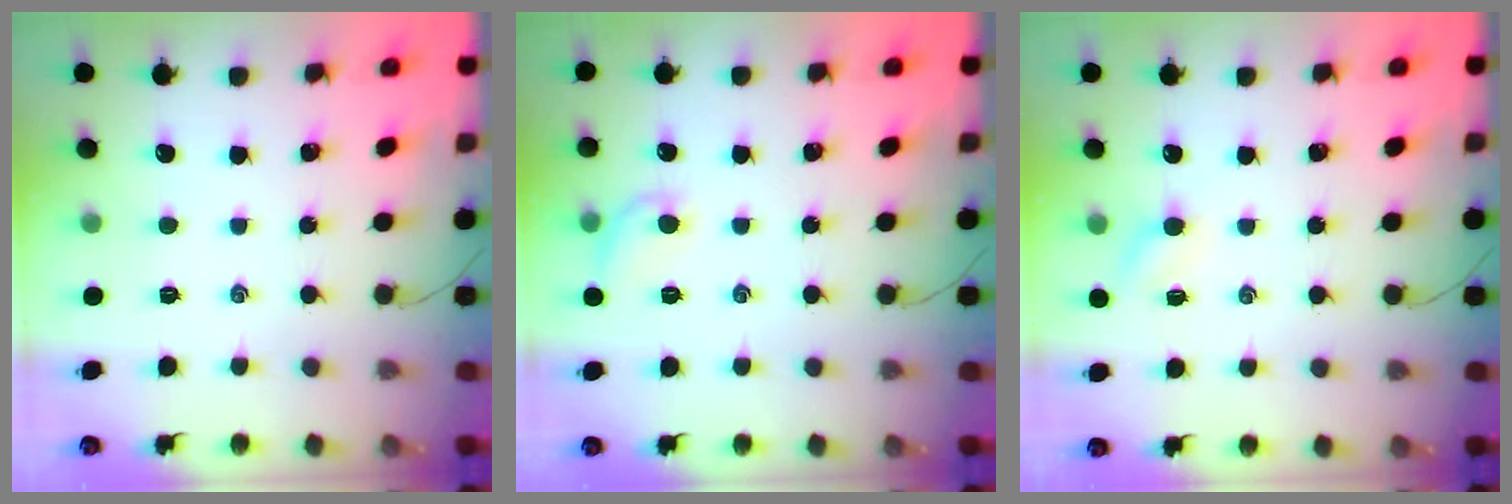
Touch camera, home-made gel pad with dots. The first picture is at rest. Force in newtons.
{"total": 6.6, "press": 6.5, "slide": 1.3}
{"total": 4.2, "press": 4.0, "slide": 1.1}